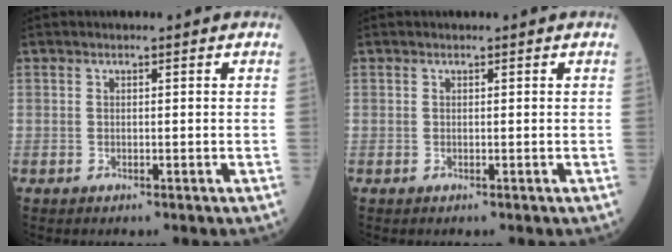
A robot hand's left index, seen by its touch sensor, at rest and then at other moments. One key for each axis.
{"total": 0.0}